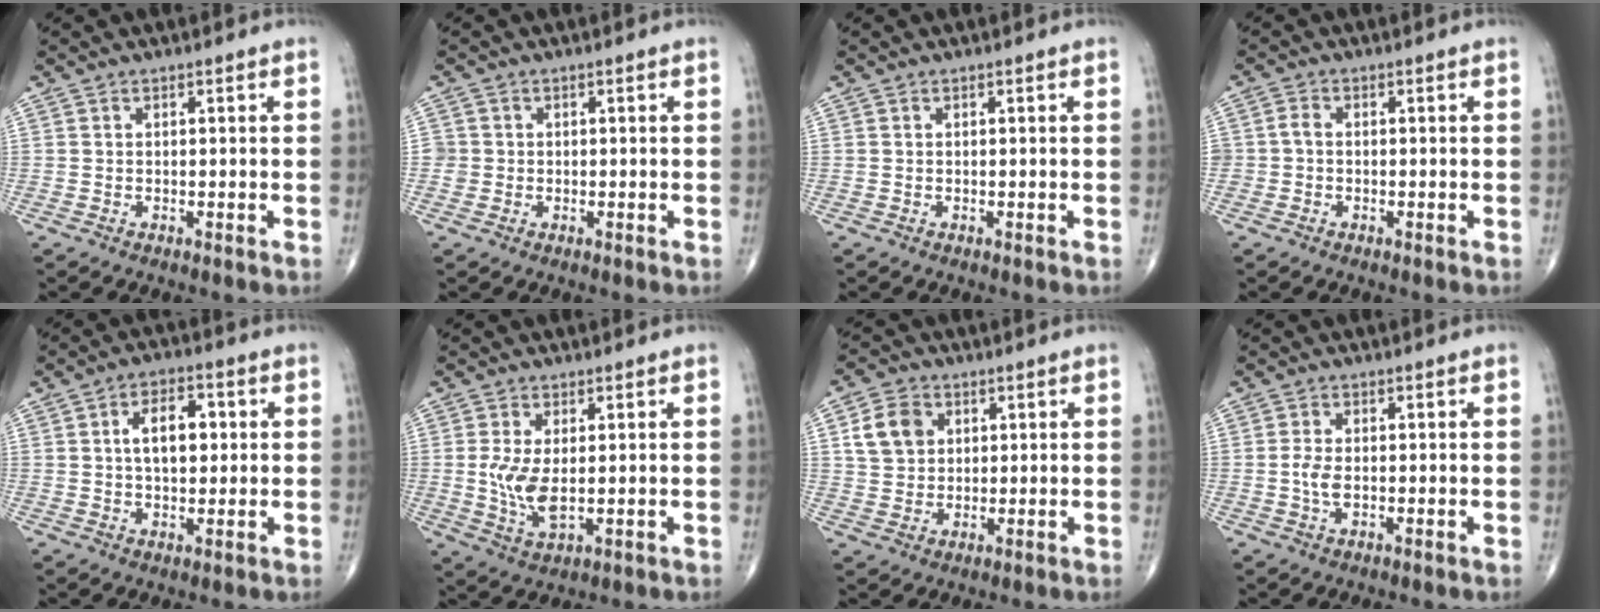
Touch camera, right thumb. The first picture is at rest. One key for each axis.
{"total": 1.8, "fx": -0.2, "fy": 1.8, "fz": 0.1, "tx": 0.012, "ty": 0.007, "tz": -0.005}
{"total": 0.0}
{"total": 1.7, "fx": -0.4, "fy": 1.4, "fz": 0.9, "tx": -0.012, "ty": 0.004, "tz": -0.011}
{"total": 8.2, "fx": 1.3, "fy": 4.7, "fz": 6.6, "tx": -0.090, "ty": 0.011, "tz": 0.018}
{"total": 6.9, "fx": 0.1, "fy": 3.2, "fz": 6.1, "tx": -0.128, "ty": -0.014, "tz": 0.009}
{"total": 7.4, "fx": 2.3, "fy": 5.9, "fz": 3.8, "tx": -0.052, "ty": -0.001, "tz": 0.043}
{"total": 4.5, "fx": -0.3, "fy": 2.9, "fz": 3.4, "tx": -0.064, "ty": 0.000, "tz": -0.004}